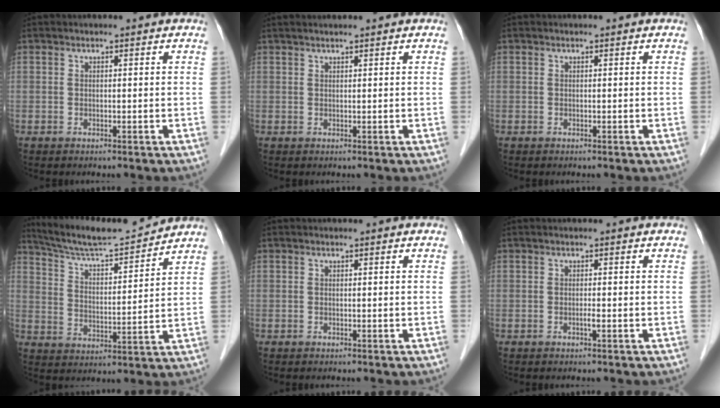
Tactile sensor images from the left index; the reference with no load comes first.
{"total": 0.7, "force": [-0.1, -0.5, 0.5], "torque": [-0.002, 0.015, -0.001]}
{"total": 0.0}
{"total": 10.6, "force": [10.2, -0.6, 2.9], "torque": [-0.060, 0.000, 0.173]}
{"total": 0.0}
{"total": 2.3, "force": [-2.2, -0.5, -0.1], "torque": [0.000, -0.005, -0.040]}